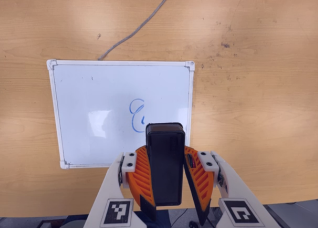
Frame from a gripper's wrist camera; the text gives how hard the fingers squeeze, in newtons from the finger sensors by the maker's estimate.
{"total": 9.8, "left": 9.5, "right": 10.1}